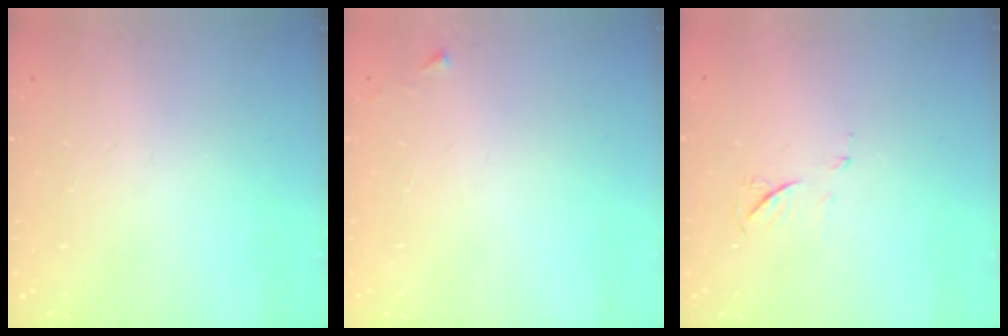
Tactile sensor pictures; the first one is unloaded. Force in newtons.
{"total": 2.6, "press": 2.6, "slide": 0.3}
{"total": 6.0, "press": 6.0, "slide": 0.7}